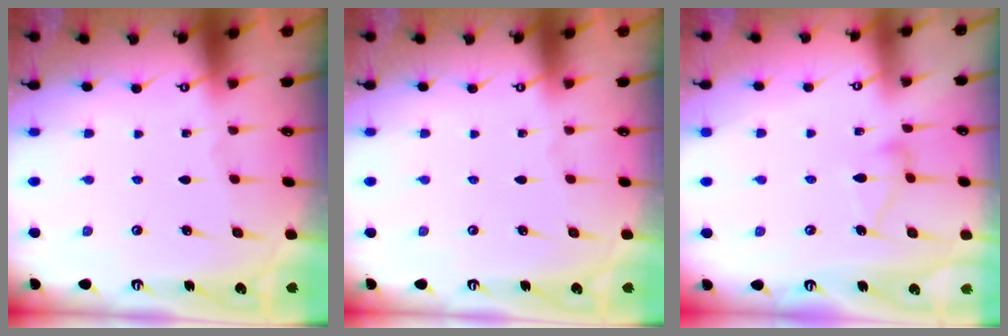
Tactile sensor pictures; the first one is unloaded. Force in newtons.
{"total": 0.0}
{"total": 8.2, "press": 8.2, "slide": 0.3}